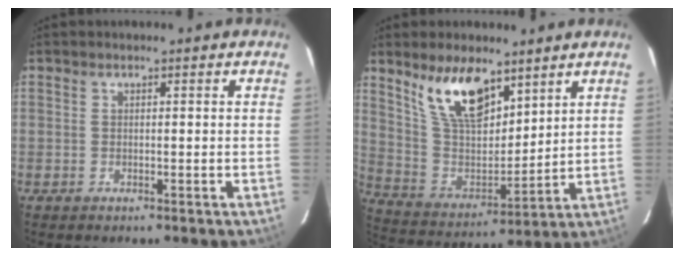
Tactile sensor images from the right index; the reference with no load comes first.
{"total": 14.7, "force": [9.4, 6.4, 9.3], "torque": [-0.175, 0.000, 0.191]}